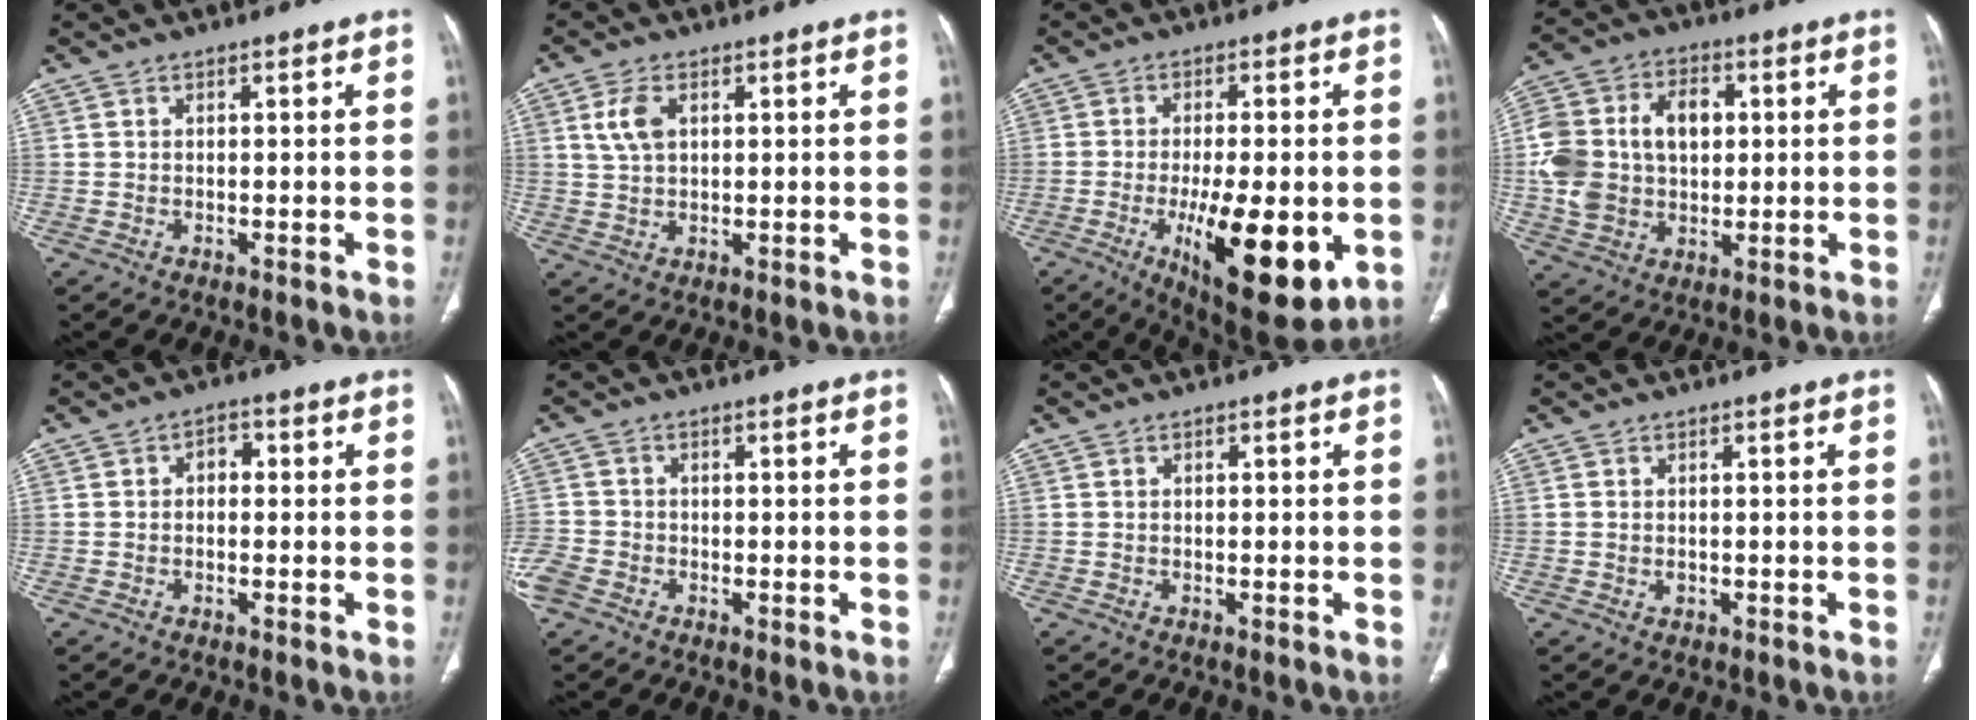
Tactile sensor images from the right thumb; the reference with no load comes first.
{"total": 5.0, "force": [1.7, 2.9, 3.7], "torque": [-0.079, 0.001, 0.035]}
{"total": 18.0, "force": [-4.7, 6.3, 16.2], "torque": [-0.226, -0.019, -0.056]}
{"total": 16.7, "force": [1.6, 12.0, 11.5], "torque": [-0.210, 0.018, 0.030]}
{"total": 2.5, "force": [-0.1, 1.8, 1.7], "torque": [-0.014, 0.010, -0.009]}
{"total": 5.0, "force": [-2.8, 3.5, 2.3], "torque": [-0.062, 0.008, -0.056]}
{"total": 0.0}
{"total": 0.9, "force": [-0.2, 0.7, 0.5], "torque": [-0.006, 0.000, -0.001]}